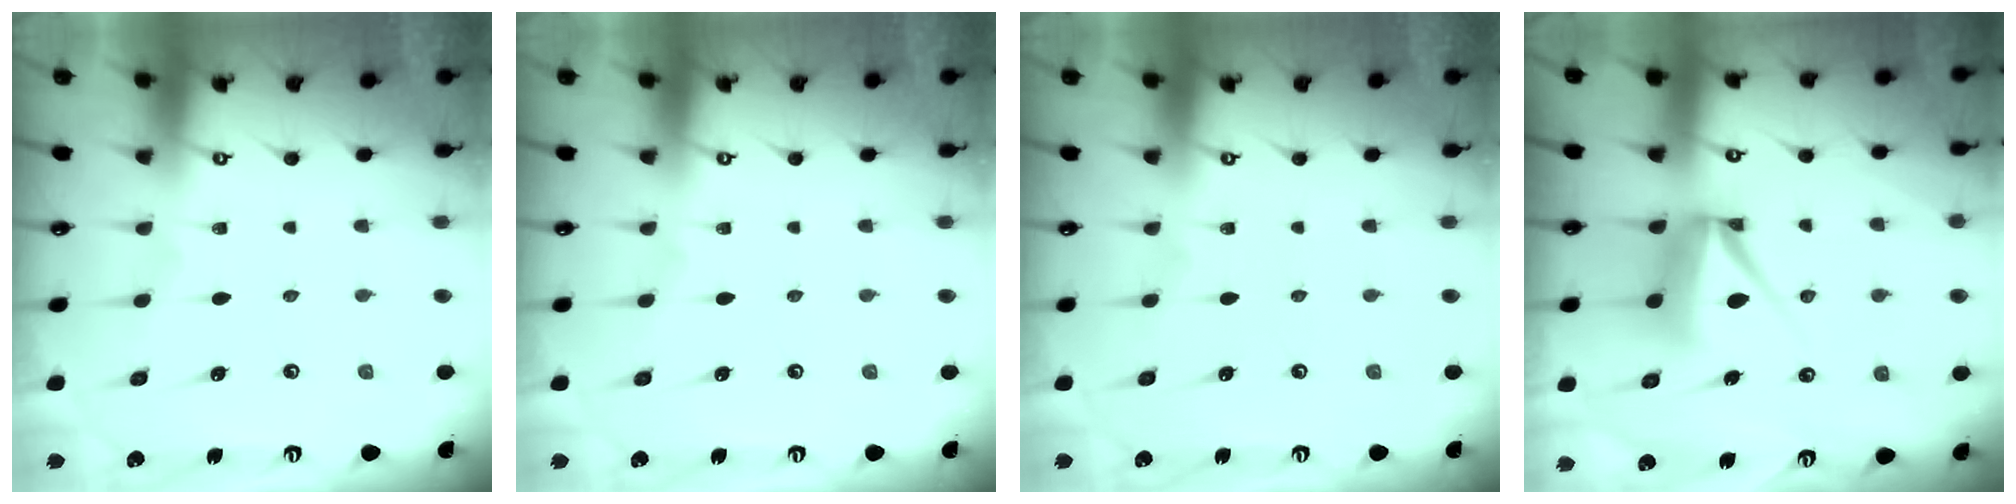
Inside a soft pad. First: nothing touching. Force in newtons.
{"total": 0.0}
{"total": 0.0}
{"total": 8.3, "press": 8.3, "slide": 0.9}